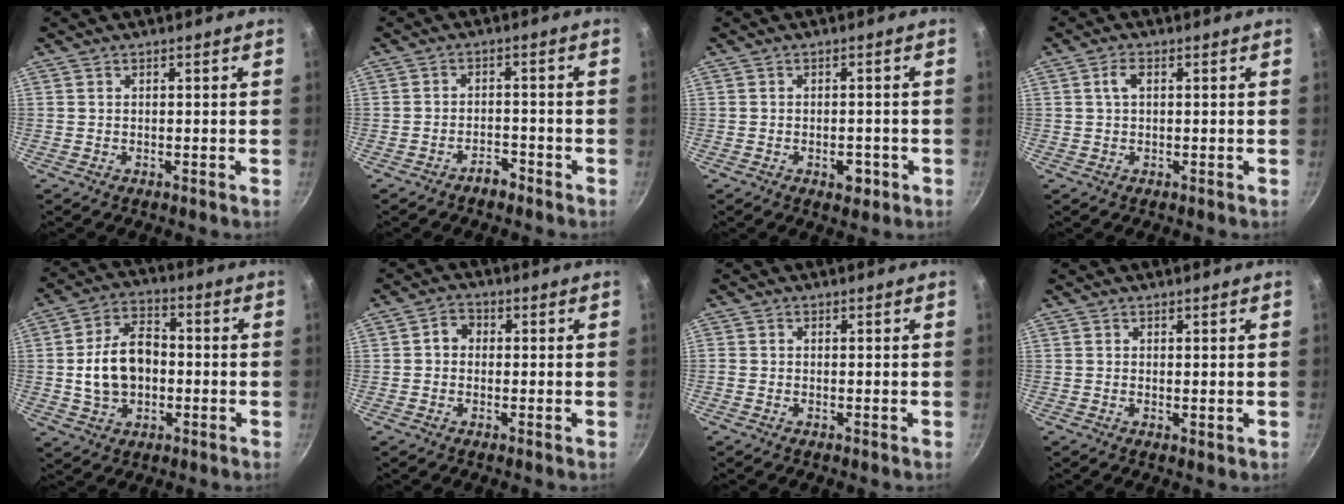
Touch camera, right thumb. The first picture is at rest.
{"total": 2.9, "force": [-2.4, 1.2, 1.0], "torque": [-0.008, 0.029, -0.035]}
{"total": 3.6, "force": [-1.5, 2.1, 2.5], "torque": [-0.017, 0.012, -0.015]}
{"total": 2.4, "force": [0.5, 1.3, 2.0], "torque": [-0.035, 0.008, 0.010]}
{"total": 12.1, "force": [-0.8, 8.4, 8.7], "torque": [-0.131, 0.027, -0.017]}
{"total": 3.3, "force": [0.0, 2.8, 1.7], "torque": [-0.013, 0.010, -0.009]}
{"total": 0.7, "force": [-0.2, 0.6, 0.3], "torque": [-0.006, 0.002, -0.006]}
{"total": 0.8, "force": [0.2, 0.4, 0.7], "torque": [-0.012, -0.005, 0.001]}